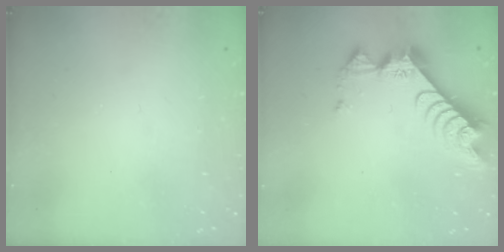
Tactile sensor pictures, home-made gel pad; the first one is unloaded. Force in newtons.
{"total": 10.7, "press": 10.7, "slide": 0.9}